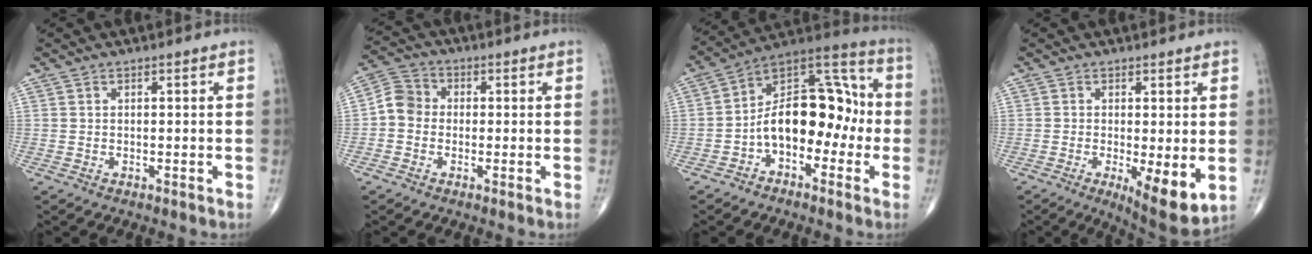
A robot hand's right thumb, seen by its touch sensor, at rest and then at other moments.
{"total": 5.8, "force": [-0.7, 5.3, 2.4], "torque": [-0.026, 0.021, -0.028]}
{"total": 18.0, "force": [-2.4, 10.6, 14.3], "torque": [-0.196, 0.059, -0.051]}
{"total": 8.9, "force": [-1.7, 2.6, 8.4], "torque": [-0.126, -0.026, -0.022]}